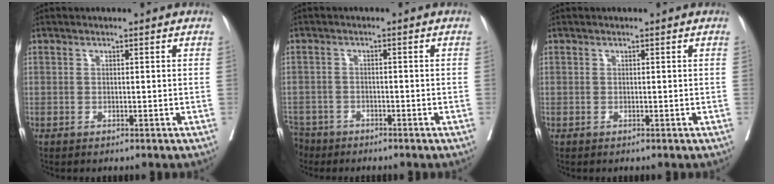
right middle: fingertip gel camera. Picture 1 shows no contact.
{"total": 5.4, "force": [-4.5, 2.9, 0.3], "torque": [-0.010, -0.006, -0.085]}
{"total": 0.0}